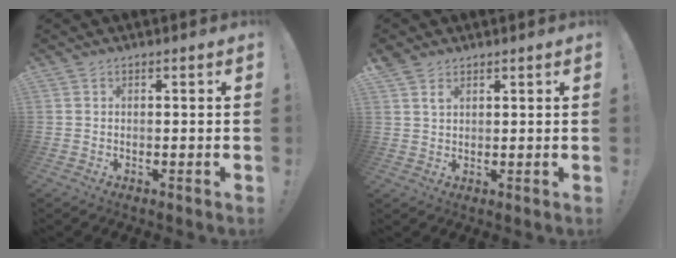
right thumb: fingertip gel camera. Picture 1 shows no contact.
{"total": 2.7, "force": [2.0, 1.6, 0.9], "torque": [-0.006, -0.014, 0.035]}